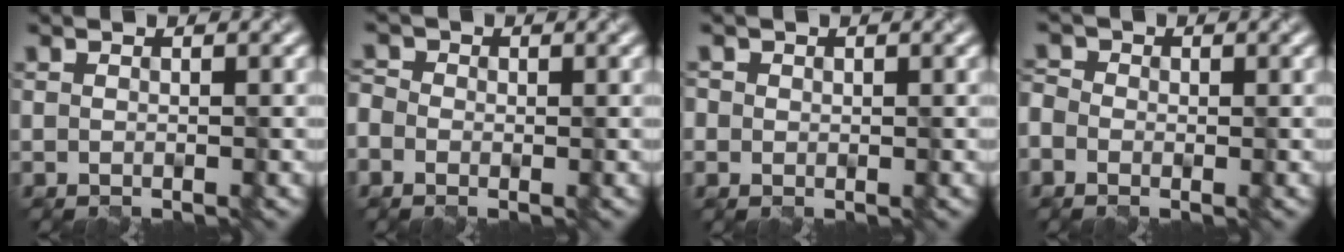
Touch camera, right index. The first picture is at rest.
{"total": 1.5, "force": [-0.9, 1.2, 0.4], "torque": [-0.017, 0.008, -0.016]}
{"total": 0.7, "force": [-0.1, 0.4, -0.6], "torque": [-0.001, 0.003, 0.004]}
{"total": 1.8, "force": [-1.0, 1.4, 0.6], "torque": [-0.022, 0.009, -0.018]}